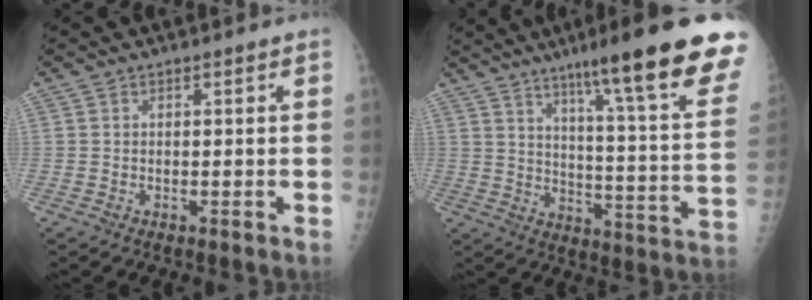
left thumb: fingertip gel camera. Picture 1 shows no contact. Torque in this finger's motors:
{"motor_torque": [2.62, 1.16, 1.70, -1.07, 0.33]}